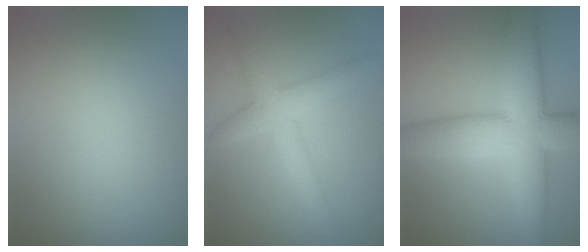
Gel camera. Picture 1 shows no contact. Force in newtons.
{"total": 3.4, "press": 3.4, "slide": 0.0}
{"total": 10.4, "press": 10.4, "slide": 0.6}